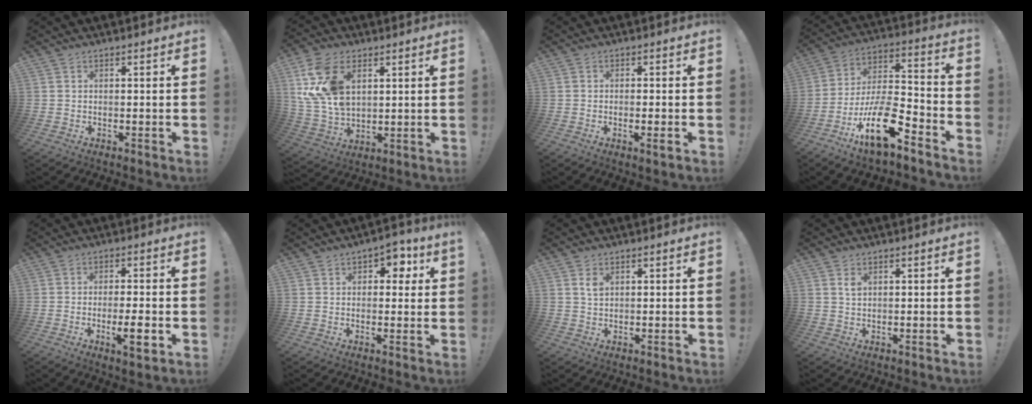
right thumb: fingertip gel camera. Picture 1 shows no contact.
{"total": 16.4, "force": [6.0, 10.8, 10.9], "torque": [-0.222, -0.019, 0.116]}
{"total": 2.7, "force": [-1.0, 0.0, 2.5], "torque": [-0.034, -0.006, -0.018]}
{"total": 19.0, "force": [-10.8, 6.8, 14.2], "torque": [-0.271, 0.066, -0.175]}
{"total": 6.8, "force": [-2.3, 1.0, 6.3], "torque": [-0.087, -0.007, -0.041]}
{"total": 5.2, "force": [2.3, 3.3, 3.2], "torque": [-0.031, -0.007, 0.035]}
{"total": 2.5, "force": [1.1, 1.6, 1.5], "torque": [-0.009, -0.007, 0.015]}
{"total": 1.9, "force": [0.9, 1.2, 1.1], "torque": [-0.007, -0.005, 0.014]}